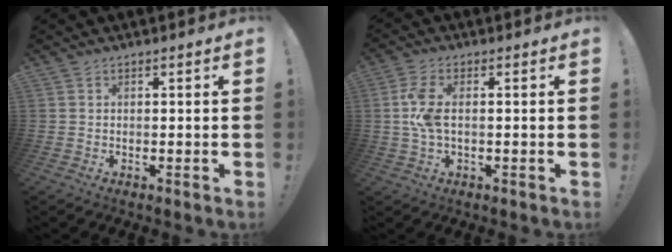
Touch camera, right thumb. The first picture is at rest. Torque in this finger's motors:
{"motor_torque": [0.08, 0.17, 0.27, 0.26, 0.10]}